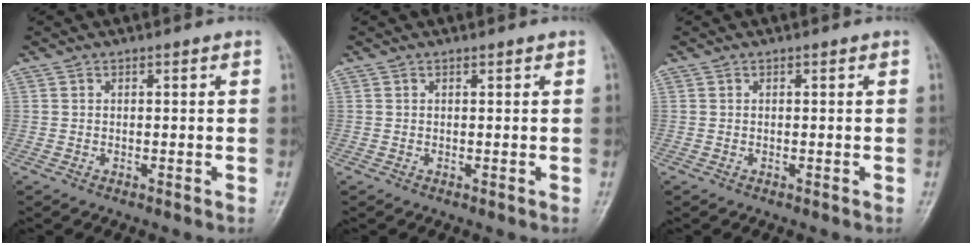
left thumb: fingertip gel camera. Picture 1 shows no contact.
{"total": 0.0}
{"total": 0.0}